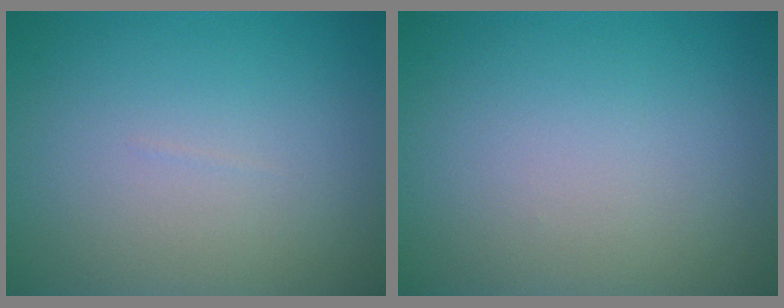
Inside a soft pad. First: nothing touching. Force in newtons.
{"total": 0.0}